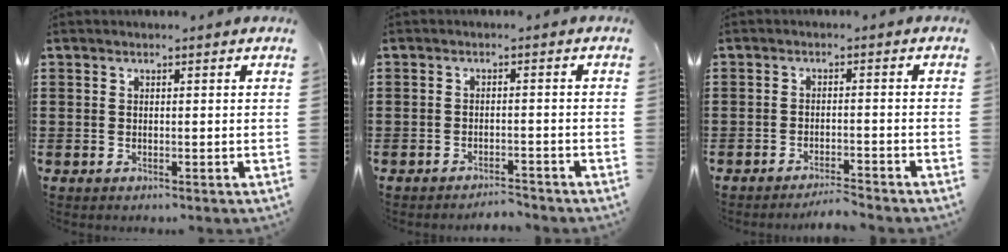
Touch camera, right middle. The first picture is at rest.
{"total": 2.2, "force": [-2.2, 0.0, 0.2], "torque": [-0.008, 0.002, -0.046]}
{"total": 2.7, "force": [-2.6, -0.1, 0.5], "torque": [-0.011, 0.001, -0.053]}